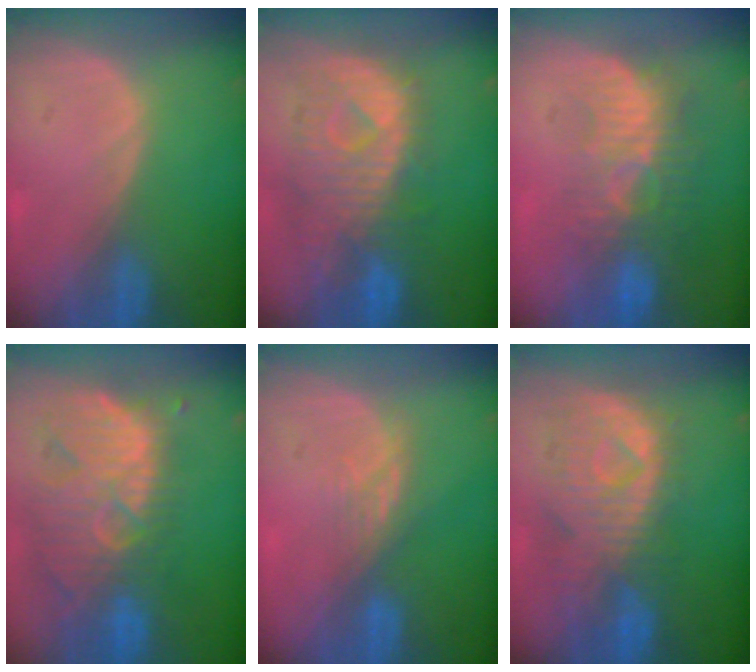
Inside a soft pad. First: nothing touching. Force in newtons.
{"total": 10.8, "press": 9.6, "slide": 5.0}
{"total": 9.1, "press": 8.4, "slide": 3.7}
{"total": 13.1, "press": 11.4, "slide": 6.4}
{"total": 3.3, "press": 3.0, "slide": 1.5}
{"total": 10.6, "press": 9.5, "slide": 4.8}